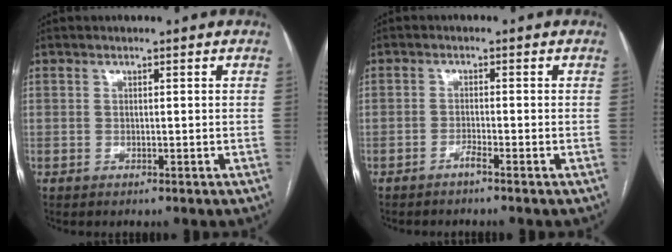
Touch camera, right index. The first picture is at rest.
{"total": 1.4, "force": [-1.2, -0.3, 0.7], "torque": [-0.015, 0.001, -0.022]}